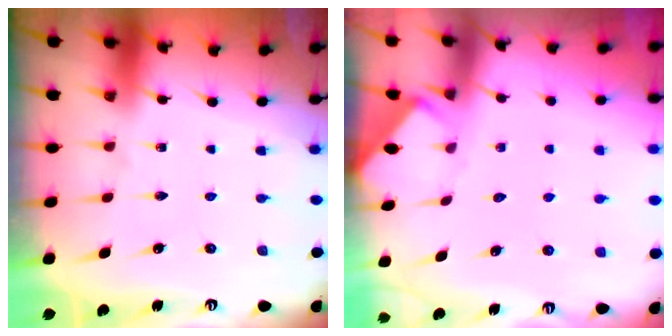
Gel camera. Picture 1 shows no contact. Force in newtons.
{"total": 3.4, "press": 3.4, "slide": 0.4}